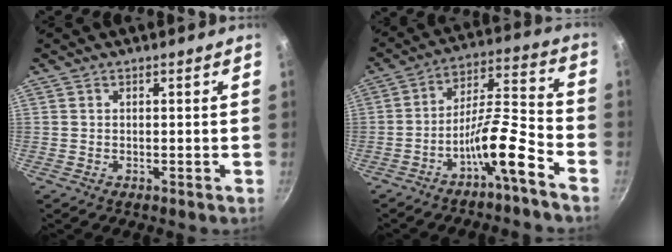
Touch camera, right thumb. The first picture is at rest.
{"total": 11.1, "force": [-6.5, 1.7, 8.8], "torque": [-0.154, 0.062, -0.114]}